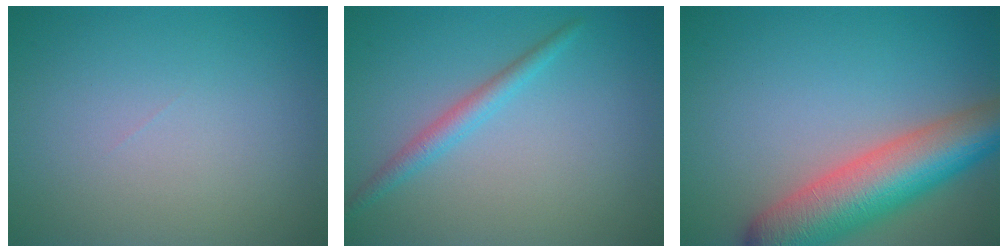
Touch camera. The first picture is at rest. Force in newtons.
{"total": 2.0, "press": 1.9, "slide": 0.1}
{"total": 9.1, "press": 9.1, "slide": 0.6}